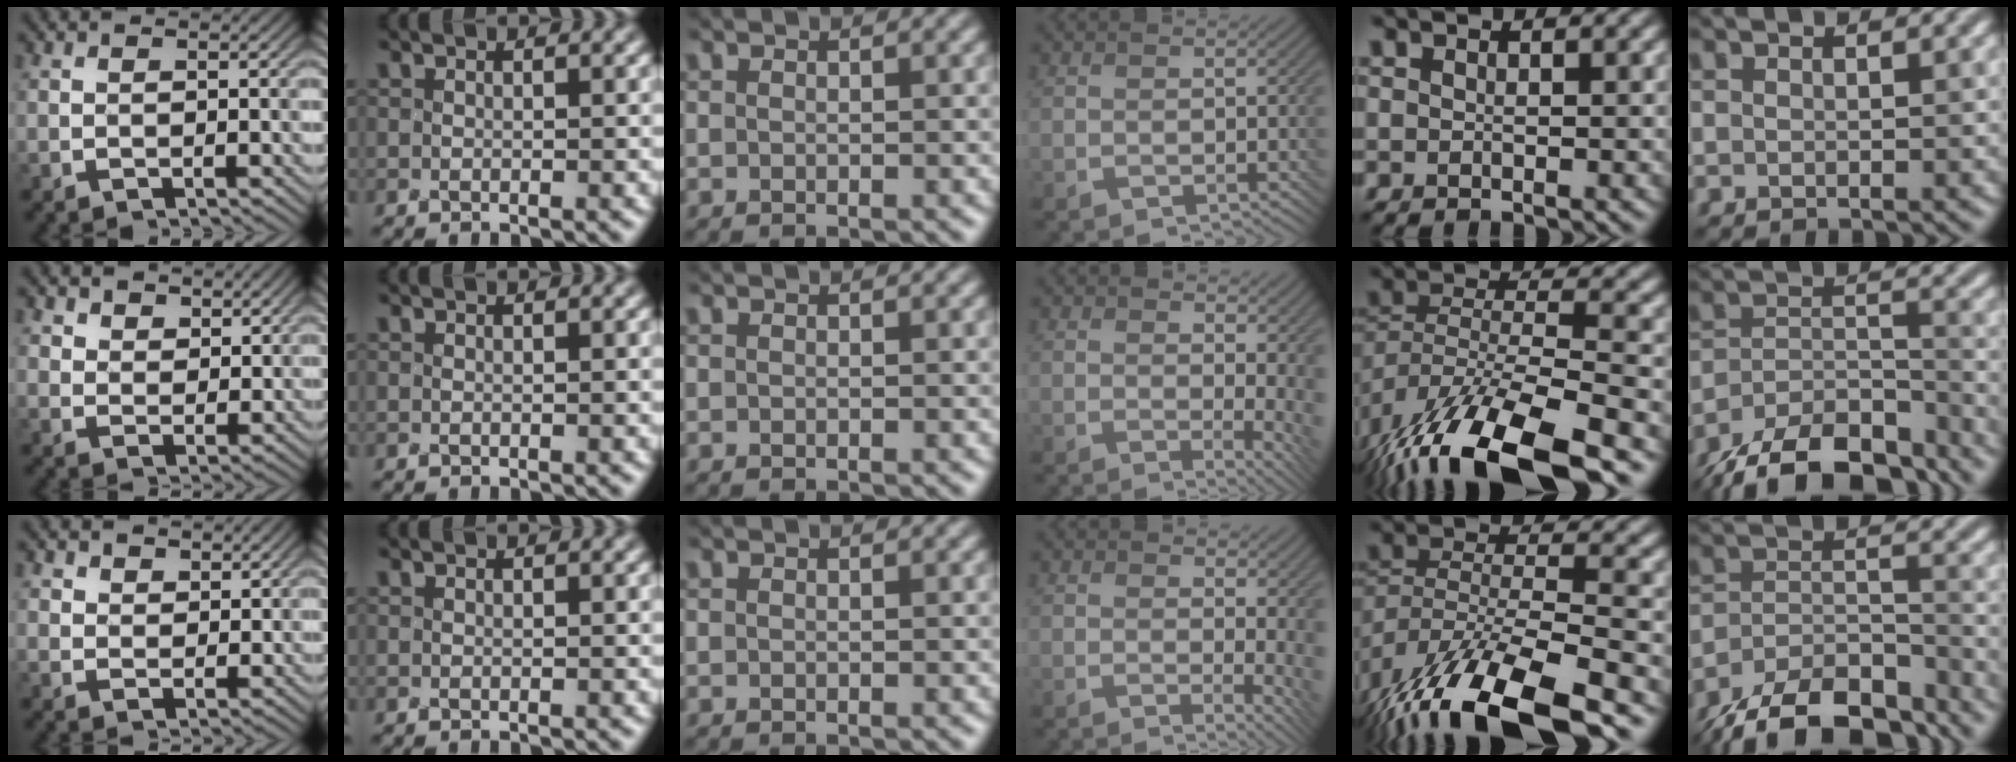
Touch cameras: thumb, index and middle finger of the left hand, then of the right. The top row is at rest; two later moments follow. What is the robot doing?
{"motion": "screw", "object": "bottle cap"}